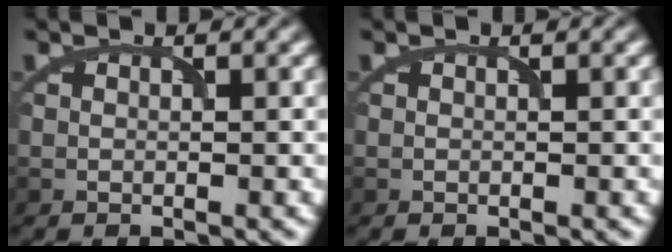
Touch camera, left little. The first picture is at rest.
{"total": 0.0}